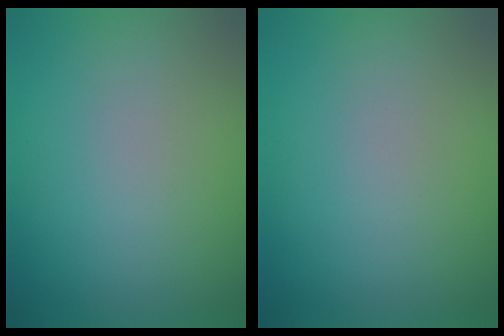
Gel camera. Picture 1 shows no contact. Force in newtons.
{"total": 0.0}